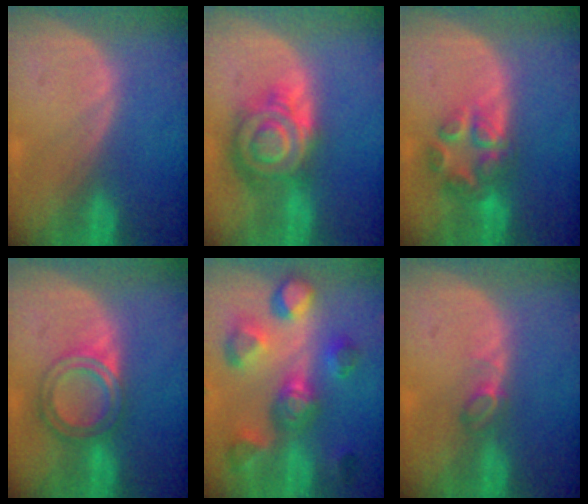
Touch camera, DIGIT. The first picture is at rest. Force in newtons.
{"total": 9.1, "press": 9.1, "slide": 0.5}
{"total": 7.1, "press": 5.9, "slide": 3.8}
{"total": 5.9, "press": 5.4, "slide": 2.4}
{"total": 11.0, "press": 10.0, "slide": 4.6}
{"total": 2.1, "press": 2.1, "slide": 0.4}